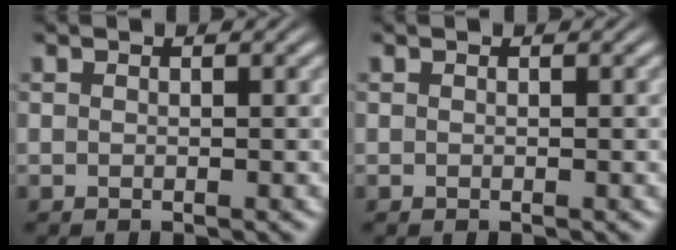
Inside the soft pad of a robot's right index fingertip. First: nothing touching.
{"total": 0.0}